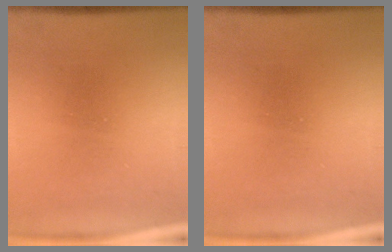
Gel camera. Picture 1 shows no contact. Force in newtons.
{"total": 0.0}